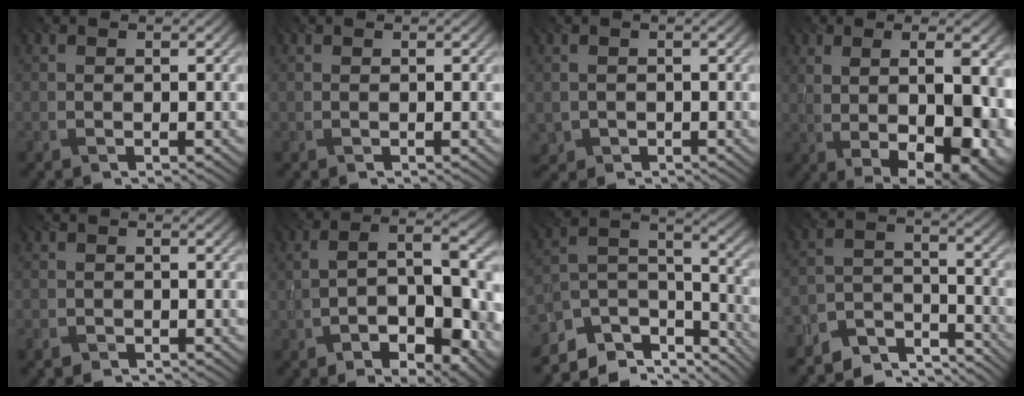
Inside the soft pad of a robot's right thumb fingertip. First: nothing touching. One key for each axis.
{"total": 0.0}
{"total": 1.5, "fx": -0.4, "fy": 1.4, "fz": 0.1, "tx": -0.002, "ty": -0.010, "tz": -0.009}
{"total": 13.4, "fx": -0.3, "fy": 5.1, "fz": 12.4, "tx": -0.155, "ty": -0.003, "tz": -0.003}
{"total": 1.1, "fx": -1.0, "fy": 0.5, "fz": 0.3, "tx": -0.006, "ty": -0.002, "tz": -0.023}
{"total": 13.7, "fx": -3.9, "fy": 5.5, "fz": 11.9, "tx": -0.176, "ty": 0.001, "tz": -0.048}
{"total": 11.1, "fx": -8.5, "fy": 4.8, "fz": 5.3, "tx": -0.116, "ty": -0.009, "tz": -0.138}
{"total": 7.9, "fx": -6.9, "fy": 2.9, "fz": 2.5, "tx": -0.044, "ty": -0.008, "tz": -0.132}